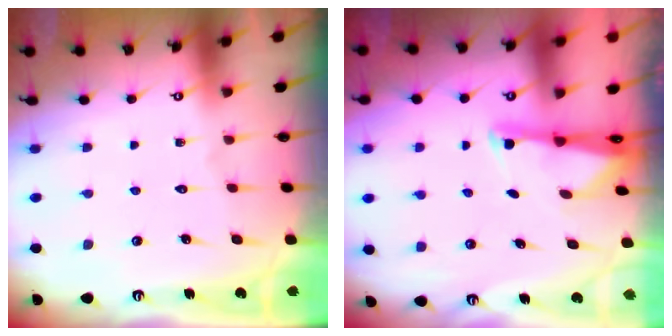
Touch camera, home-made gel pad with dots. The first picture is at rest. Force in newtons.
{"total": 2.0, "press": 2.0, "slide": 0.4}